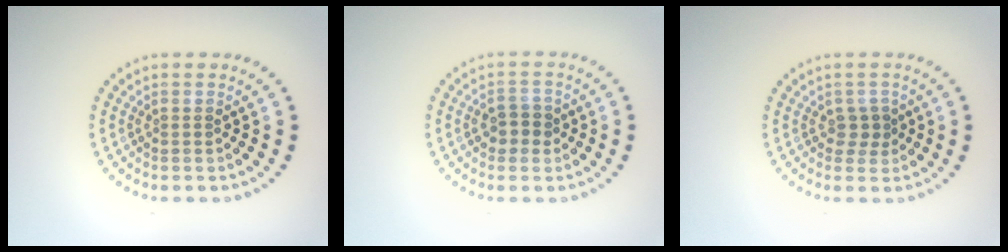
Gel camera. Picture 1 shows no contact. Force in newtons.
{"total": 2.1, "press": 2.0, "slide": 0.4}
{"total": 1.5, "press": 1.3, "slide": 0.7}